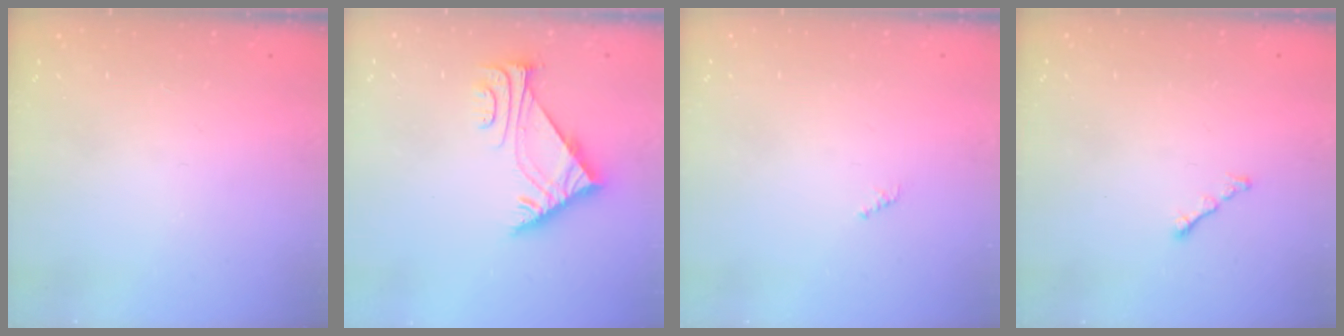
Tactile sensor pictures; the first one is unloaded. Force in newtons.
{"total": 6.6, "press": 6.6, "slide": 1.0}
{"total": 0.7, "press": 0.7, "slide": 0.3}
{"total": 1.2, "press": 1.1, "slide": 0.5}